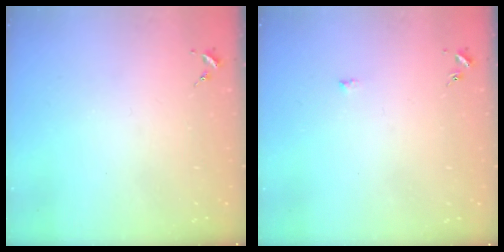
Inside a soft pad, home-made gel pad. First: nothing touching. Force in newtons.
{"total": 4.6, "press": 4.5, "slide": 0.5}